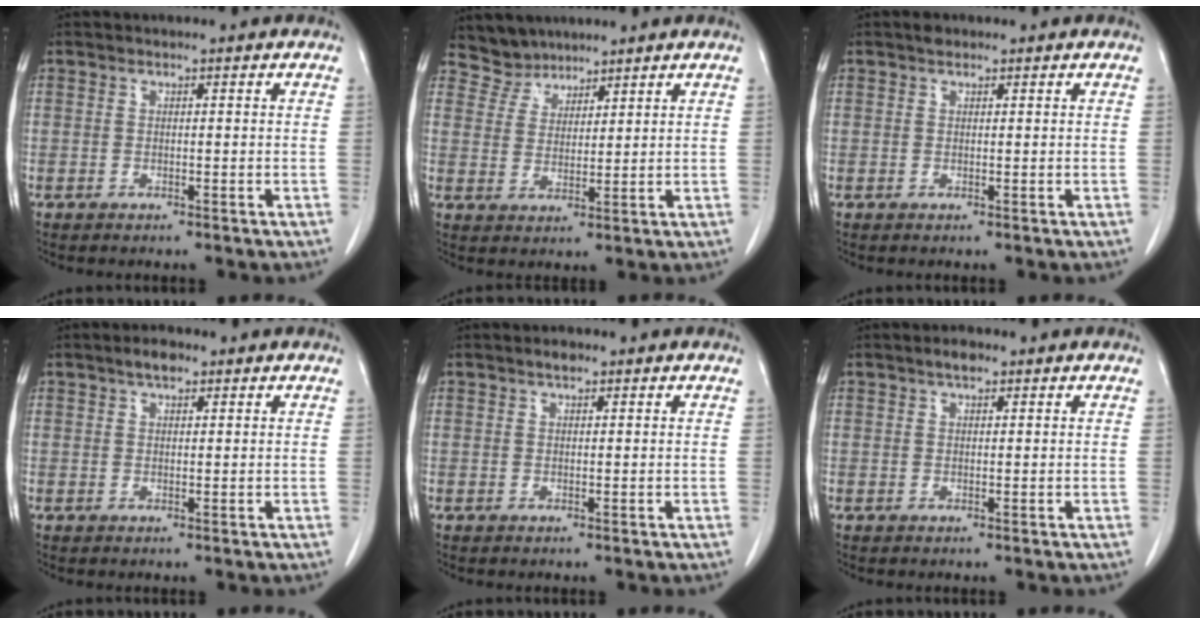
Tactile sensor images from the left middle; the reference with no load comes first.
{"total": 4.4, "force": [3.9, 1.8, -0.6], "torque": [0.015, 0.005, 0.078]}
{"total": 0.9, "force": [0.7, 0.5, 0.3], "torque": [-0.008, 0.005, 0.010]}
{"total": 2.5, "force": [1.7, 1.0, 1.5], "torque": [-0.029, 0.006, 0.027]}
{"total": 1.4, "force": [1.0, 0.5, 0.8], "torque": [-0.017, 0.004, 0.016]}
{"total": 1.8, "force": [1.2, 0.7, 1.1], "torque": [-0.021, 0.005, 0.018]}